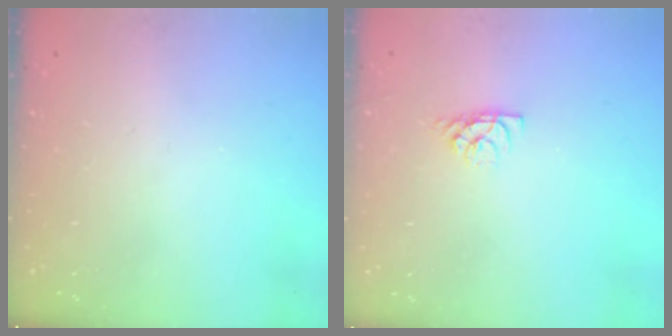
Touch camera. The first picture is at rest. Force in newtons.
{"total": 4.6, "press": 4.6, "slide": 0.5}